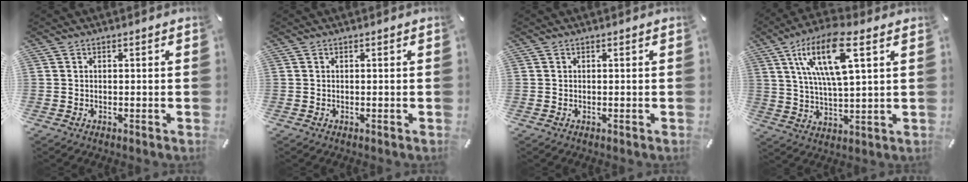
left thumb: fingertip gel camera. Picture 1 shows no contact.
{"total": 0.0}
{"total": 0.0}
{"total": 15.7, "force": [7.0, 4.8, 13.3], "torque": [-0.267, -0.007, 0.112]}